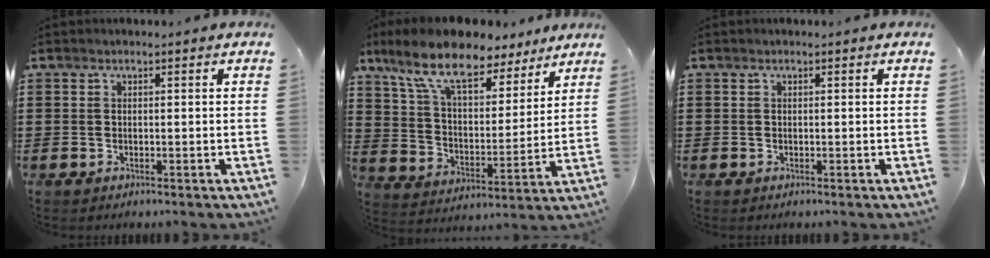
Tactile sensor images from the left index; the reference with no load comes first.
{"total": 12.0, "force": [9.5, 3.5, 6.5], "torque": [-0.162, -0.034, 0.169]}
{"total": 0.0}